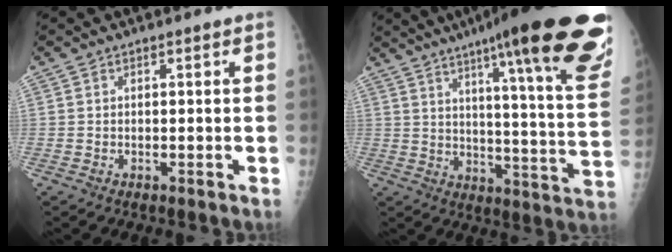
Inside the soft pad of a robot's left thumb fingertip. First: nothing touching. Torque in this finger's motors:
{"motor_torque": [4.27, 0.71, 1.62, -1.15, 0.50]}